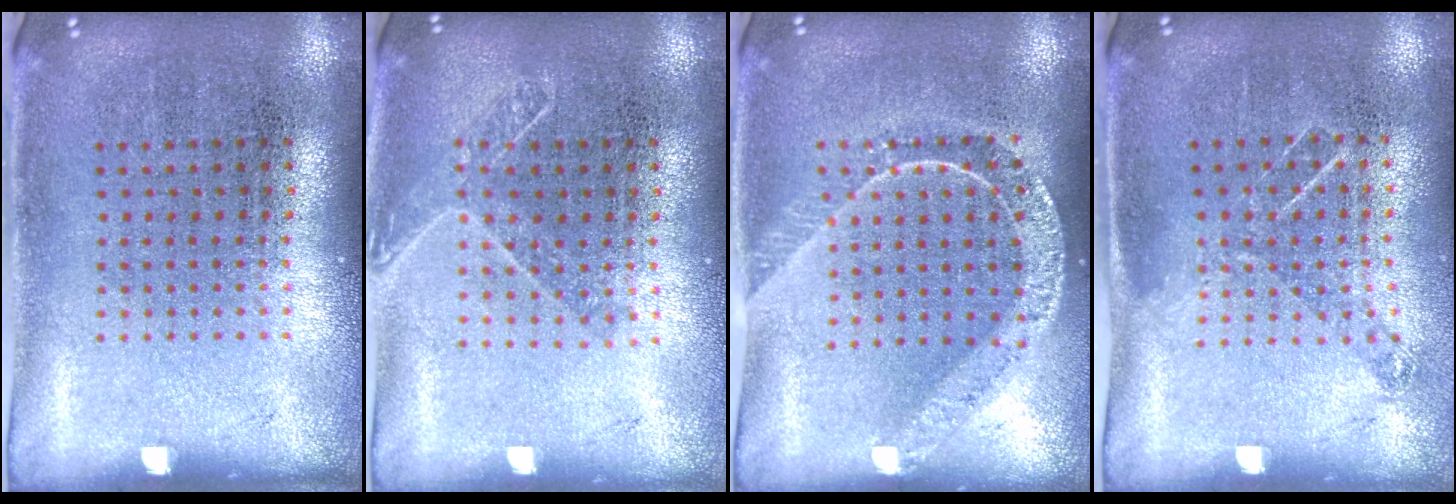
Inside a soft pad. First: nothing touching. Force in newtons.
{"total": 1.3, "press": 1.1, "slide": 0.7}
{"total": 1.7, "press": 1.5, "slide": 0.8}
{"total": 0.9, "press": 0.9, "slide": 0.1}